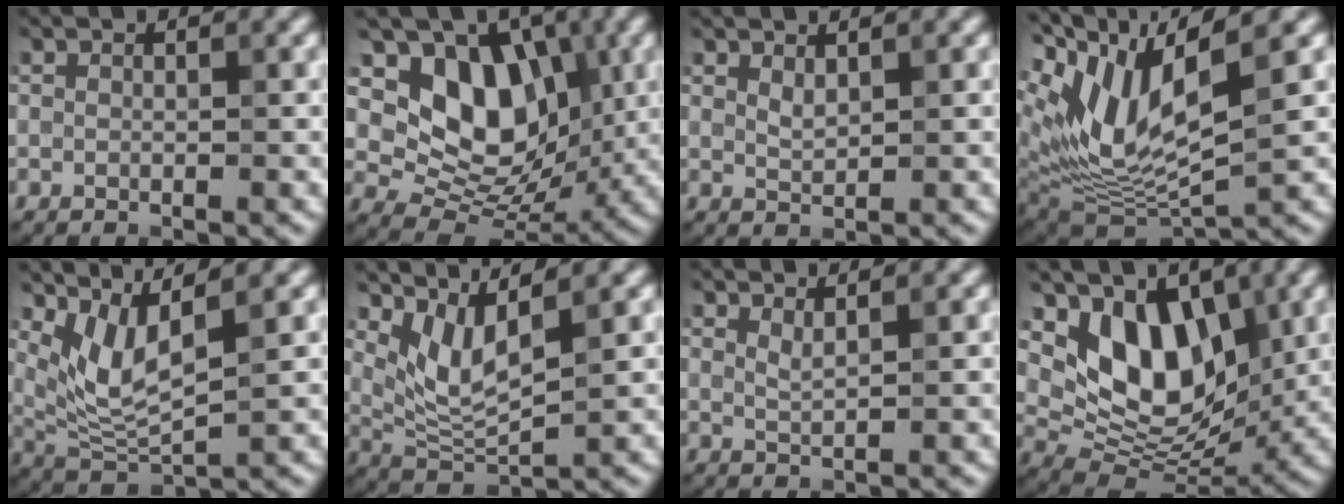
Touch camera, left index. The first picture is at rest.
{"total": 8.8, "force": [2.5, 6.5, 5.4], "torque": [-0.075, -0.017, 0.038]}
{"total": 1.1, "force": [0.8, 0.4, 0.7], "torque": [-0.017, -0.001, 0.019]}
{"total": 10.6, "force": [3.9, 3.9, 9.1], "torque": [-0.186, -0.010, 0.074]}
{"total": 4.8, "force": [2.5, 1.3, 3.9], "torque": [-0.090, -0.011, 0.061]}
{"total": 4.3, "force": [2.5, 1.2, 3.2], "torque": [-0.077, -0.013, 0.060]}
{"total": 1.3, "force": [0.9, 0.3, 0.8], "torque": [-0.013, -0.001, 0.016]}
{"total": 7.6, "force": [2.8, 4.7, 5.2], "torque": [-0.084, -0.026, 0.044]}